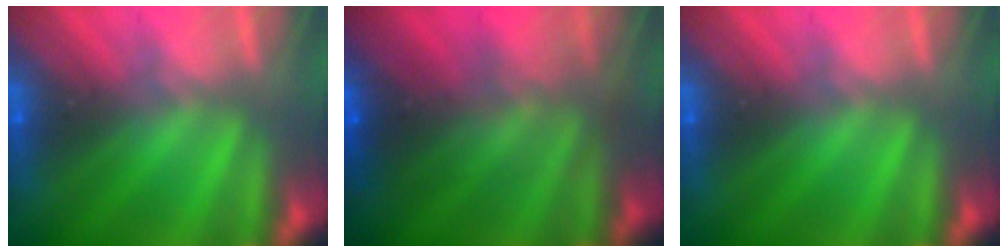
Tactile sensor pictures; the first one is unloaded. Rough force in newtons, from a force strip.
{"total": 7.4}
{"total": 0.0}